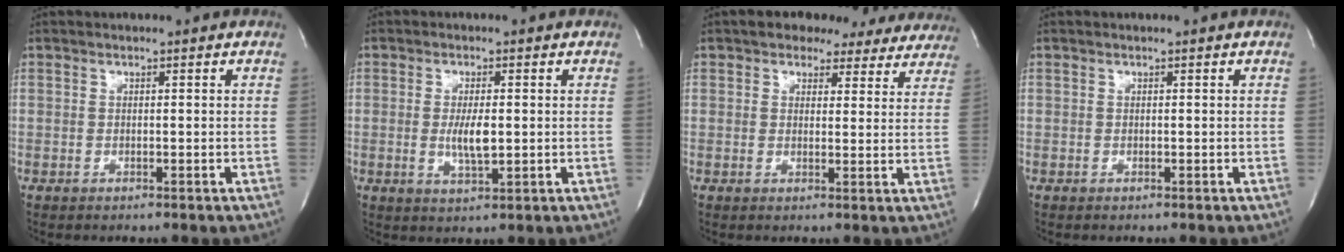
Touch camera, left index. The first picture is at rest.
{"total": 4.1, "force": [-0.4, 1.0, 4.0], "torque": [-0.081, -0.011, -0.005]}
{"total": 11.6, "force": [9.9, 5.5, 2.7], "torque": [-0.005, 0.008, 0.094]}
{"total": 0.0}